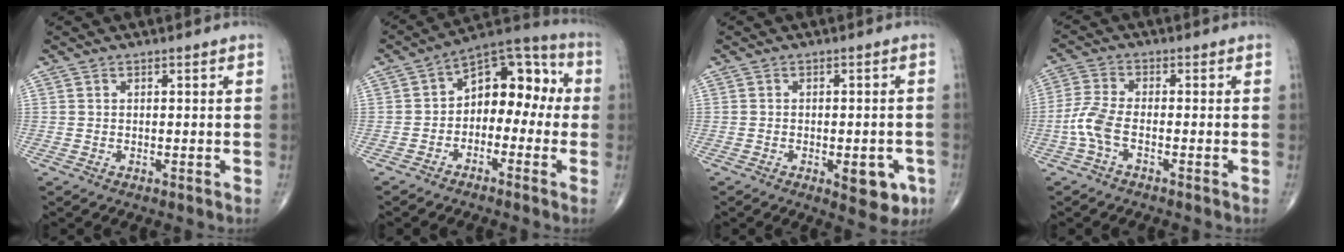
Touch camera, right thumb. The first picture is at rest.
{"total": 12.0, "force": [-0.8, 7.9, 9.1], "torque": [-0.084, 0.051, -0.032]}
{"total": 6.8, "force": [-2.6, 3.1, 5.4], "torque": [-0.045, 0.007, -0.025]}
{"total": 5.1, "force": [-2.0, 1.8, 4.3], "torque": [-0.113, 0.011, -0.047]}